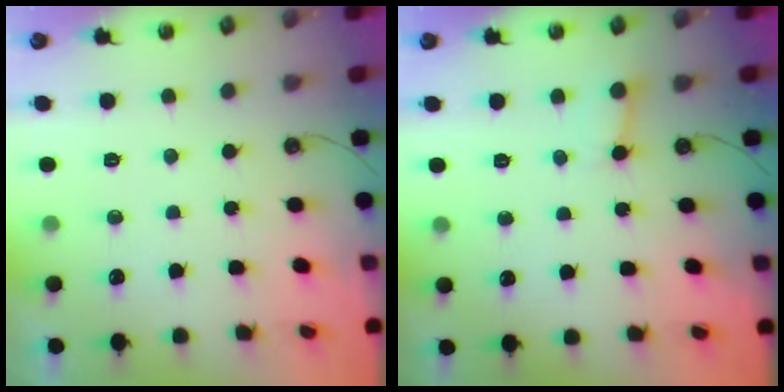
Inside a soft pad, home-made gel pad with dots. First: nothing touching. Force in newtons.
{"total": 2.7, "press": 2.7, "slide": 0.3}